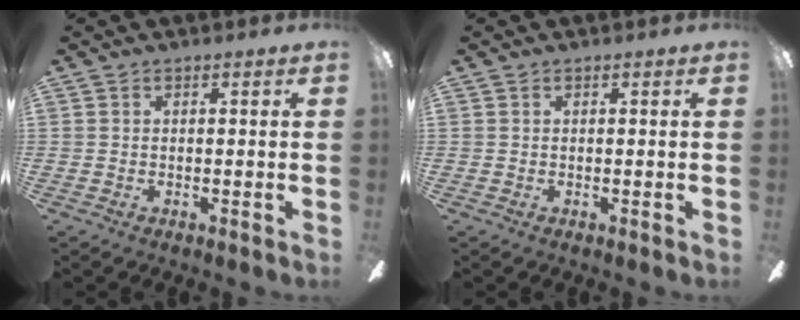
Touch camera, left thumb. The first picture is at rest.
{"total": 0.0}